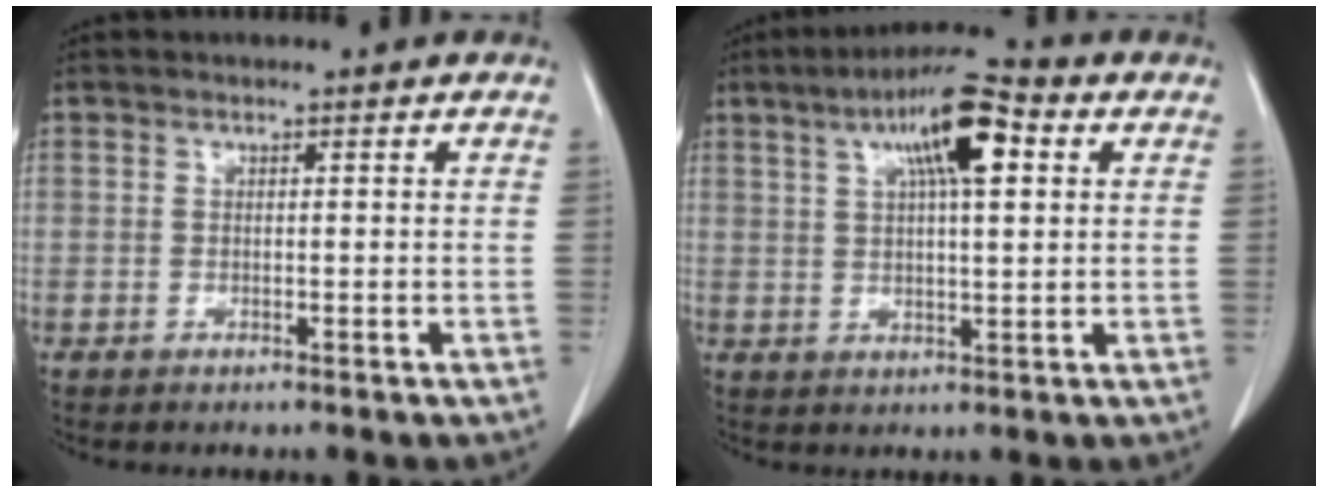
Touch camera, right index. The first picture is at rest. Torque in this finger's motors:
{"motor_torque": [0.37, 0.29, 0.22, 0.13]}